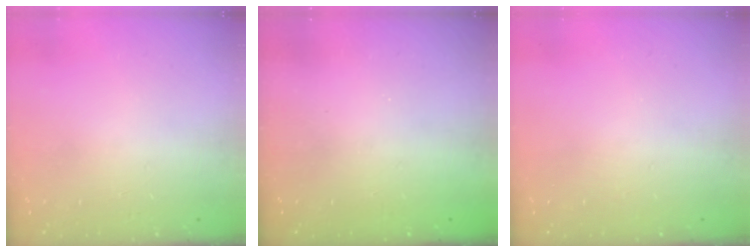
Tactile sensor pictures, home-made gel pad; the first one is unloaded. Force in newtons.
{"total": 2.2, "press": 2.1, "slide": 0.7}
{"total": 0.0}